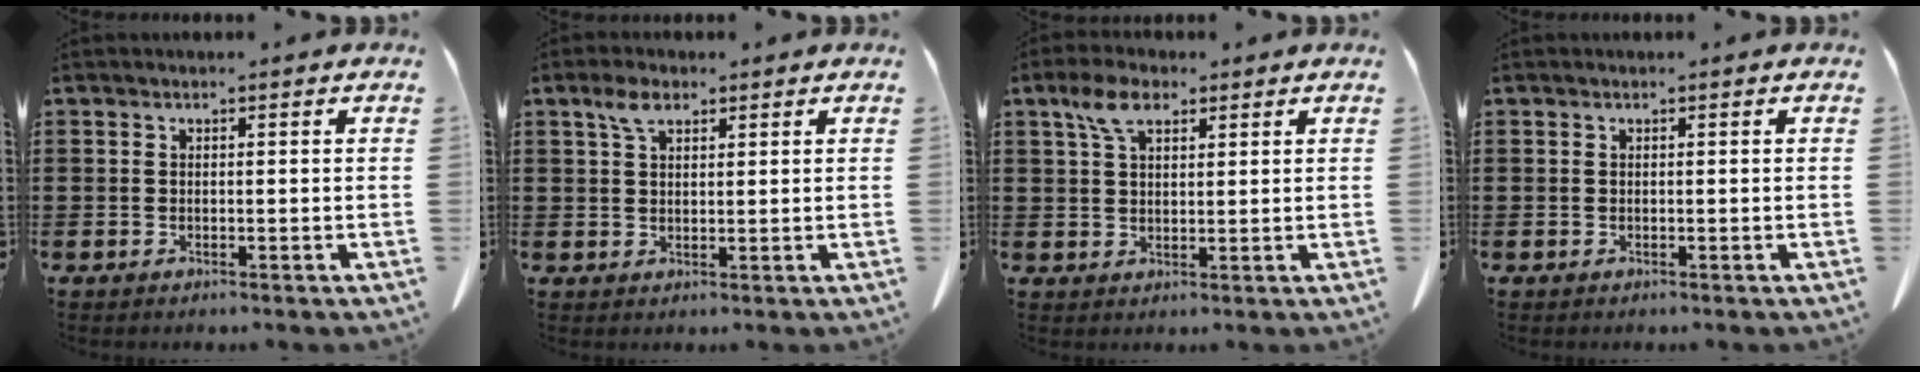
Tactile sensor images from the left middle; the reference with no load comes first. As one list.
[{"total": 3.5, "force": [2.1, 1.7, 2.3], "torque": [-0.052, 0.005, 0.039]}, {"total": 5.3, "force": [3.1, 2.5, 3.5], "torque": [-0.079, 0.008, 0.056]}, {"total": 0.0}]